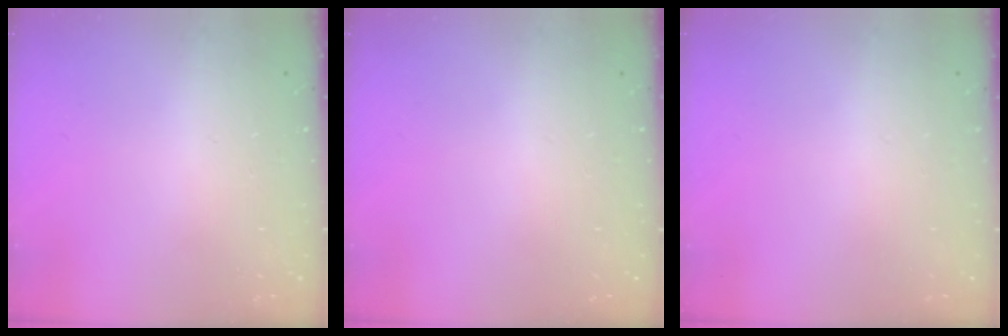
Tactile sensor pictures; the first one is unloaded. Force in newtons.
{"total": 0.0}
{"total": 0.0}